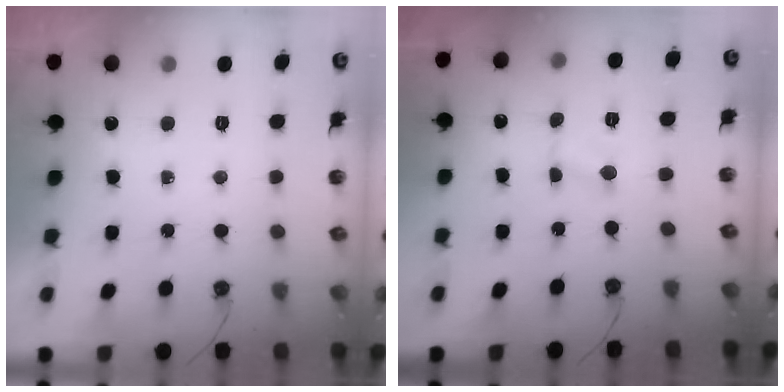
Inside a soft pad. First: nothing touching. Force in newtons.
{"total": 0.9, "press": 0.9, "slide": 0.3}